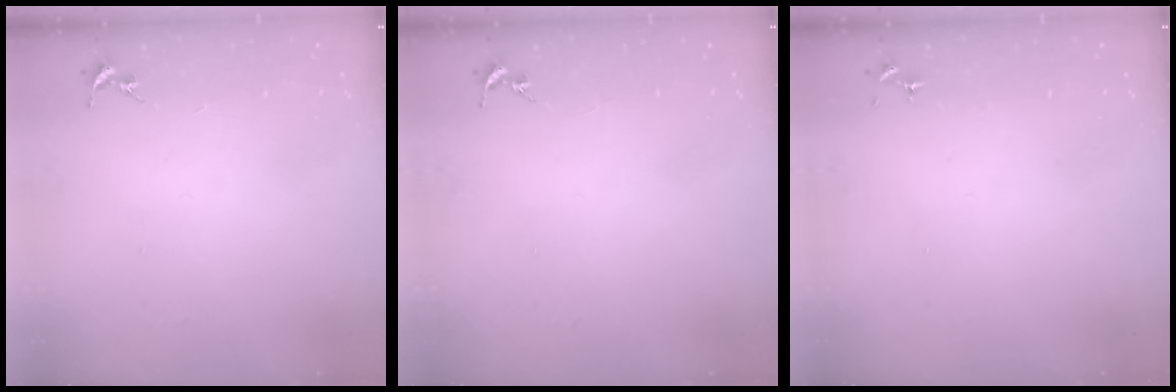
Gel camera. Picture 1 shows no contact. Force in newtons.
{"total": 0.0}
{"total": 0.0}